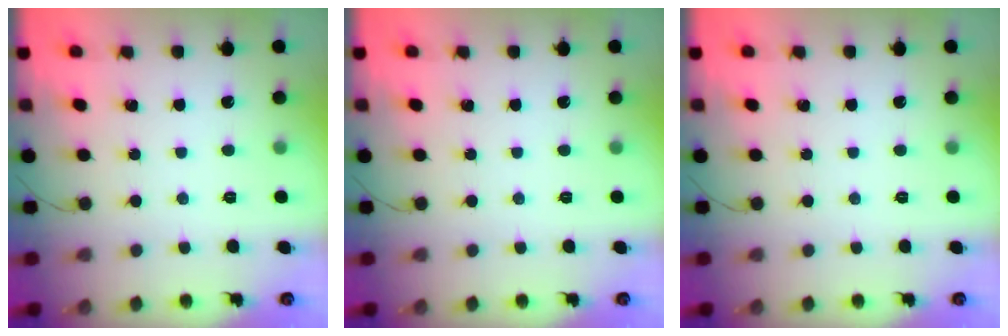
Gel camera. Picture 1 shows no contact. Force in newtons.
{"total": 0.0}
{"total": 0.0}